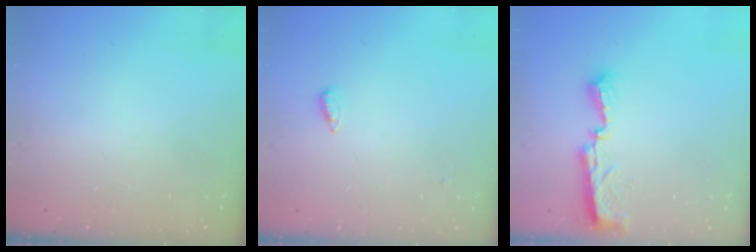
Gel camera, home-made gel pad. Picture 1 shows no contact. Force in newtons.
{"total": 2.2, "press": 2.2, "slide": 0.5}
{"total": 7.9, "press": 7.8, "slide": 0.4}